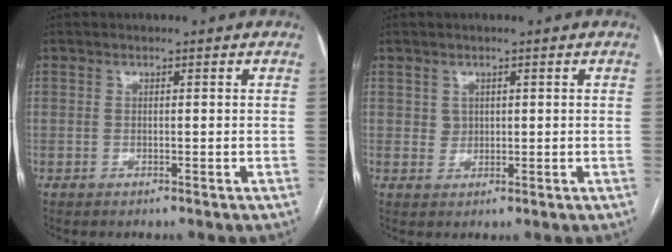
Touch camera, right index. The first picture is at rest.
{"total": 1.6, "force": [0.6, 1.5, 0.4], "torque": [-0.002, -0.002, 0.010]}